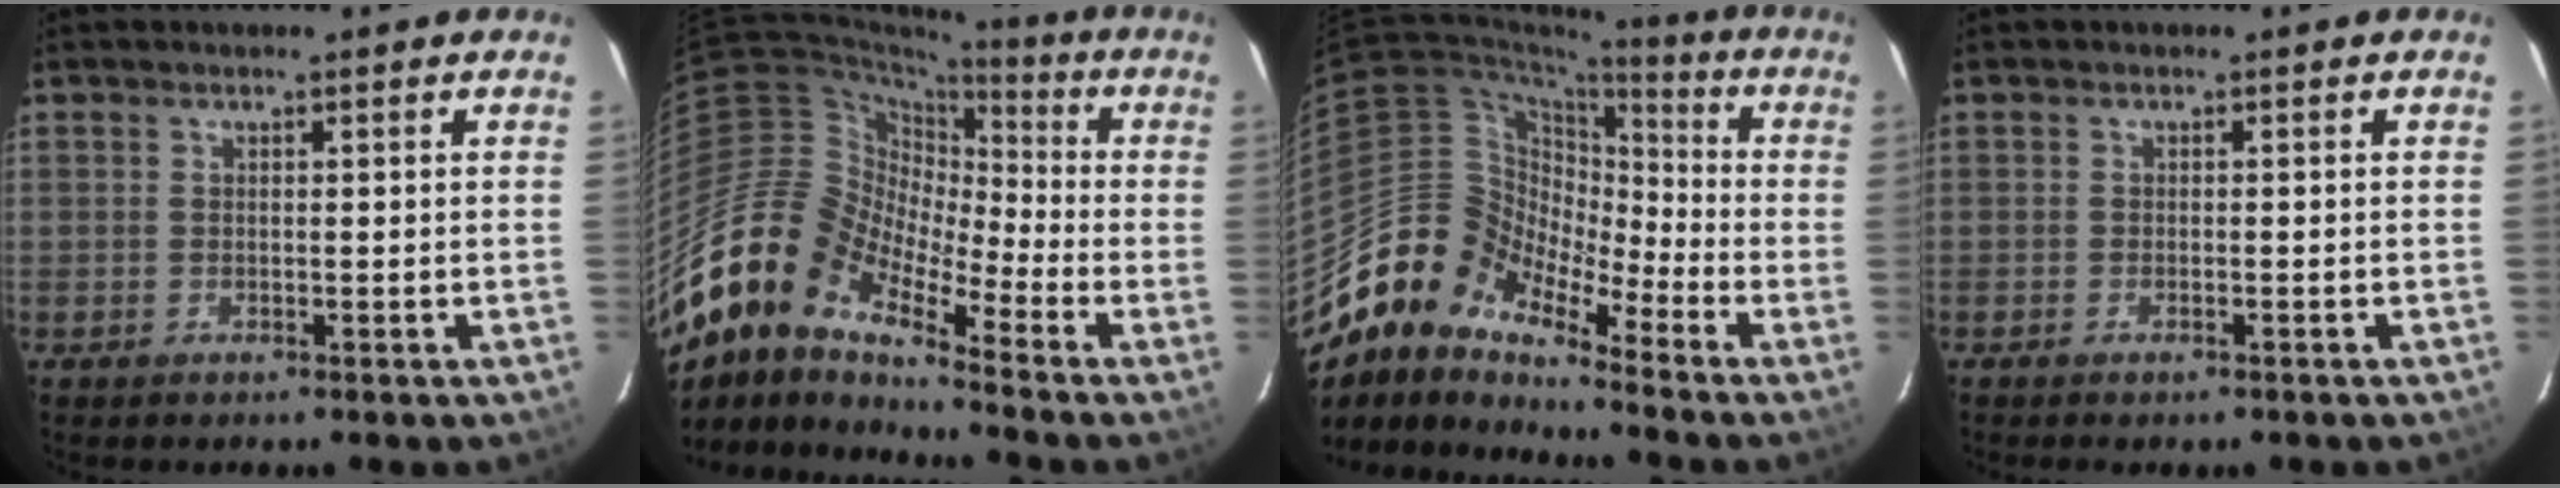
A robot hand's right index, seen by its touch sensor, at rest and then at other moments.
{"total": 18.7, "force": [-13.9, 6.8, 10.4], "torque": [-0.177, -0.021, -0.280]}
{"total": 13.0, "force": [-10.8, 5.7, 4.6], "torque": [-0.072, 0.017, -0.226]}
{"total": 1.3, "force": [-1.1, 0.4, 0.7], "torque": [-0.017, -0.001, -0.020]}